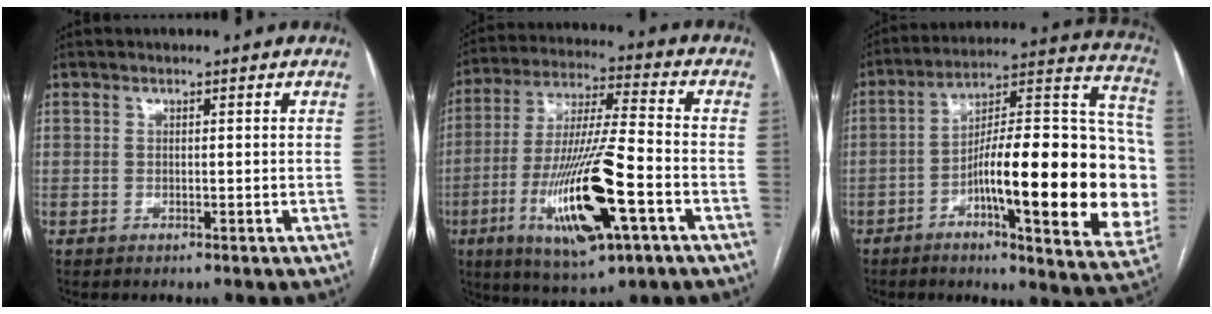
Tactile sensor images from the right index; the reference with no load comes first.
{"total": 18.4, "force": [-6.7, 2.6, 16.9], "torque": [-0.344, -0.023, -0.112]}
{"total": 27.2, "force": [-5.4, 5.5, 26.1], "torque": [-0.313, 0.021, -0.073]}